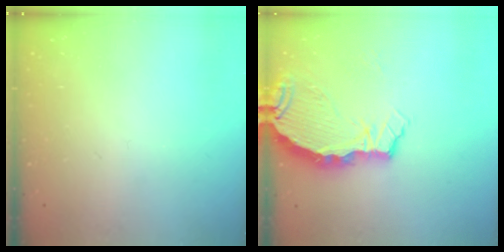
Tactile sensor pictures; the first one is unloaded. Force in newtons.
{"total": 6.4, "press": 6.4, "slide": 0.7}